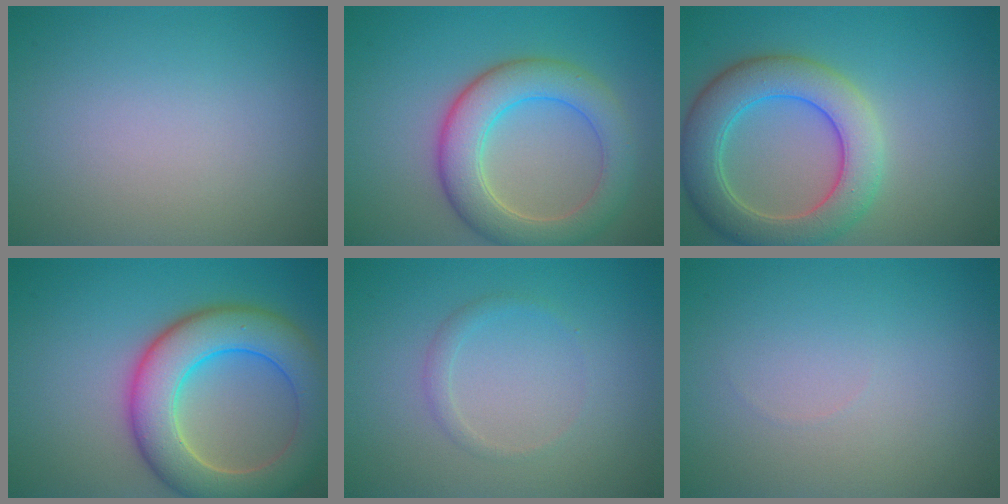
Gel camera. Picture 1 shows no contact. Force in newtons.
{"total": 6.4, "press": 6.4, "slide": 0.5}
{"total": 7.0, "press": 7.0, "slide": 0.7}
{"total": 8.9, "press": 8.8, "slide": 0.9}
{"total": 1.1, "press": 1.1, "slide": 0.0}
{"total": 0.0}